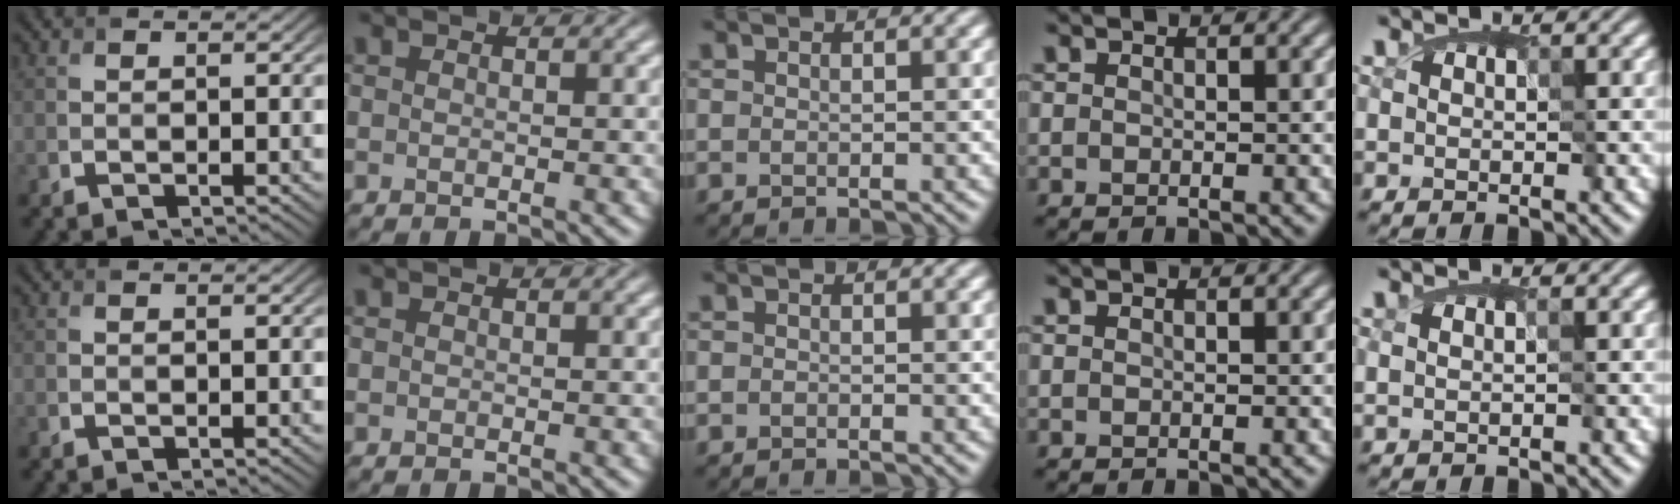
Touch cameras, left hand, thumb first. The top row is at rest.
{}